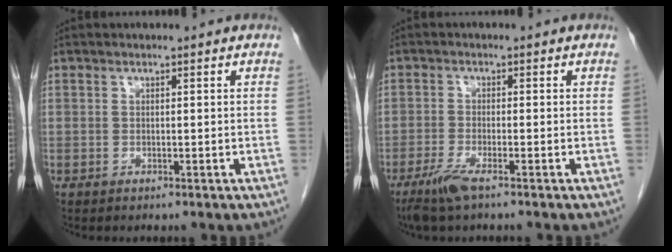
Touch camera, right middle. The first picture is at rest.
{"total": 3.8, "force": [-2.8, 0.3, 2.7], "torque": [-0.062, -0.009, -0.055]}